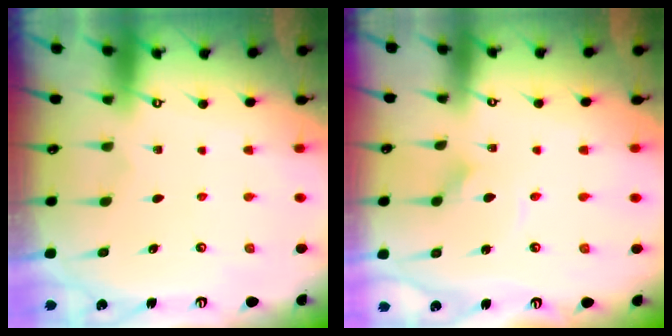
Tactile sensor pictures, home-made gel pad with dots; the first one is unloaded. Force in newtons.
{"total": 1.6, "press": 1.6, "slide": 0.2}